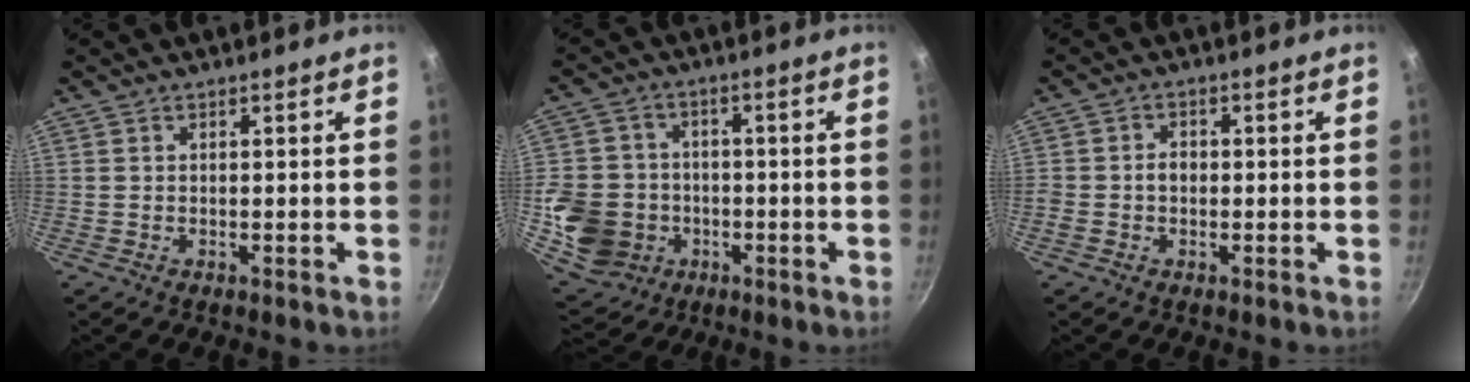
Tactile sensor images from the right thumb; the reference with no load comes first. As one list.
[{"total": 13.1, "force": [-2.9, 11.4, 5.6], "torque": [-0.095, 0.012, -0.043]}, {"total": 2.8, "force": [-0.3, 2.1, 1.8], "torque": [-0.028, 0.011, -0.007]}]